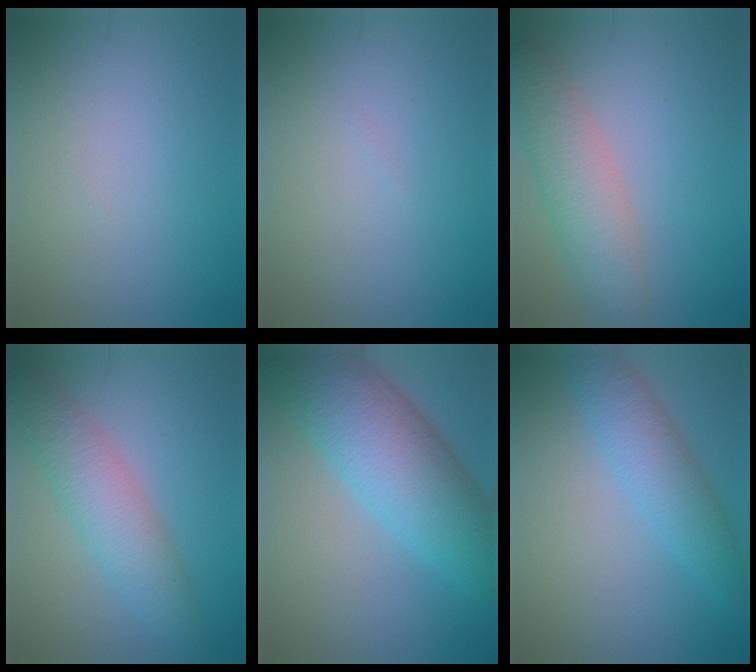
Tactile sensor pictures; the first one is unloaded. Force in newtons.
{"total": 0.0}
{"total": 4.7, "press": 4.7, "slide": 0.3}
{"total": 4.6, "press": 4.6, "slide": 0.1}
{"total": 10.0, "press": 10.0, "slide": 0.2}
{"total": 4.3, "press": 4.3, "slide": 0.1}